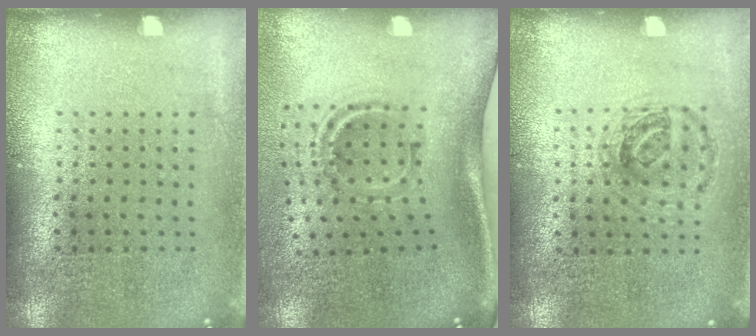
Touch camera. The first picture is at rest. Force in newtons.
{"total": 2.2, "press": 1.2, "slide": 1.8}
{"total": 0.9, "press": 0.9, "slide": 0.3}